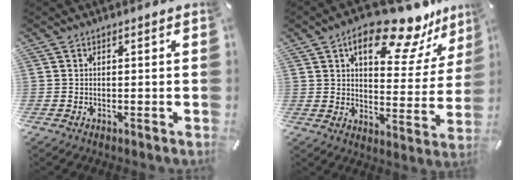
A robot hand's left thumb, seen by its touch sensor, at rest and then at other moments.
{"total": 17.5, "force": [12.6, 7.4, 9.7], "torque": [-0.138, -0.086, 0.208]}